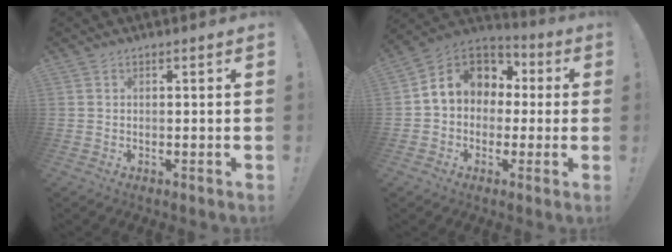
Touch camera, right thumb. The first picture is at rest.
{"total": 12.0, "force": [2.4, 10.1, 6.0], "torque": [-0.087, 0.004, 0.049]}